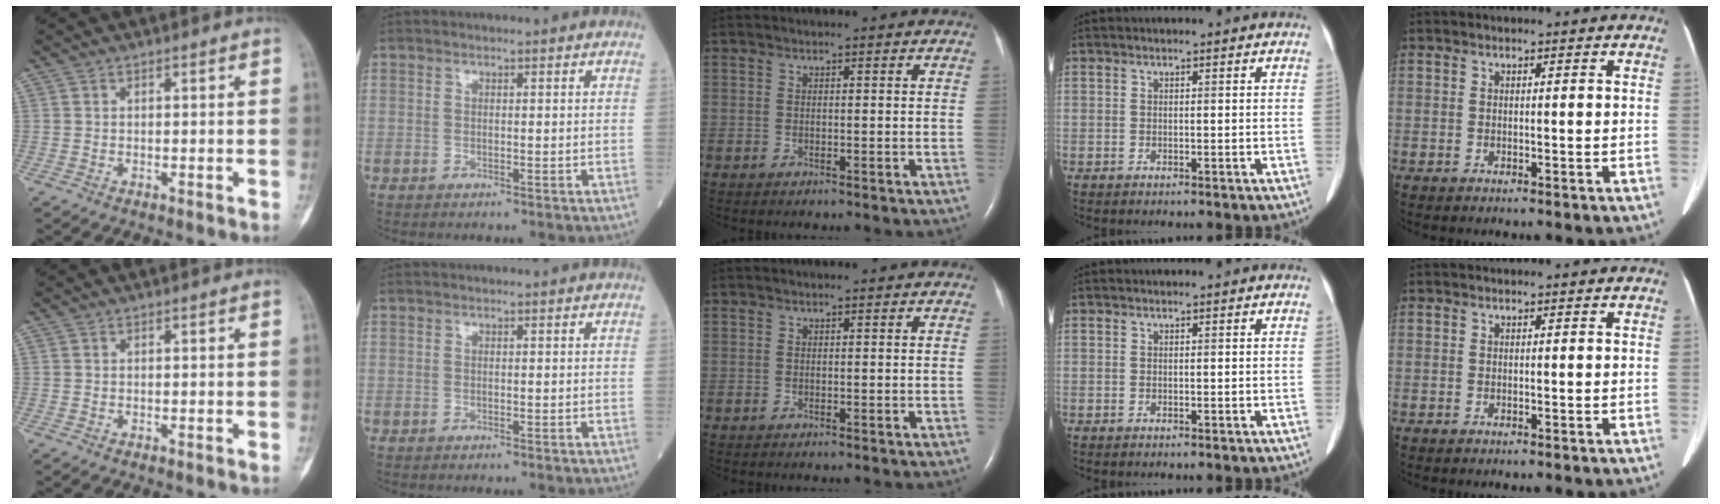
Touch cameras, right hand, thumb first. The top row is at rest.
{}